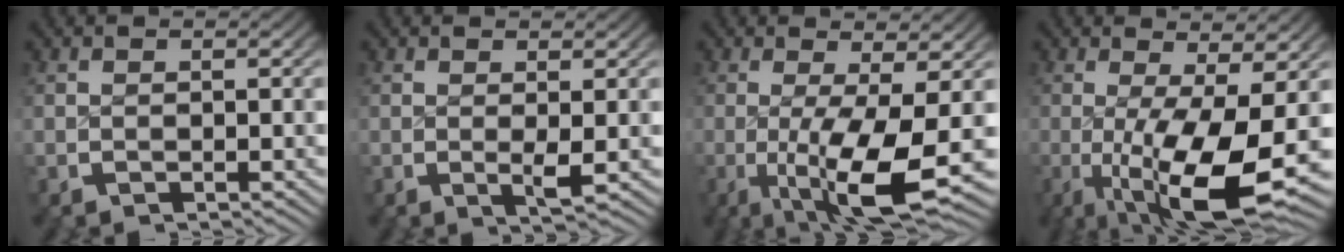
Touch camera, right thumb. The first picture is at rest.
{"total": 1.7, "force": [0.3, 0.4, 1.6], "torque": [-0.030, -0.004, 0.005]}
{"total": 9.6, "force": [-1.5, 3.7, 8.7], "torque": [-0.159, -0.035, -0.011]}
{"total": 12.3, "force": [-2.2, 5.1, 10.9], "torque": [-0.189, -0.043, -0.011]}